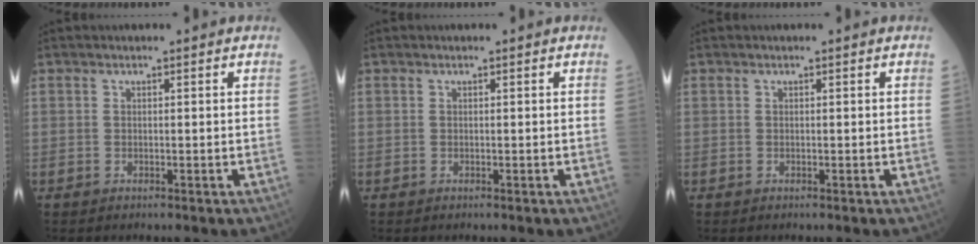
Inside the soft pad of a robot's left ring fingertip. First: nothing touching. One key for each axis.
{"total": 0.0}
{"total": 0.0}